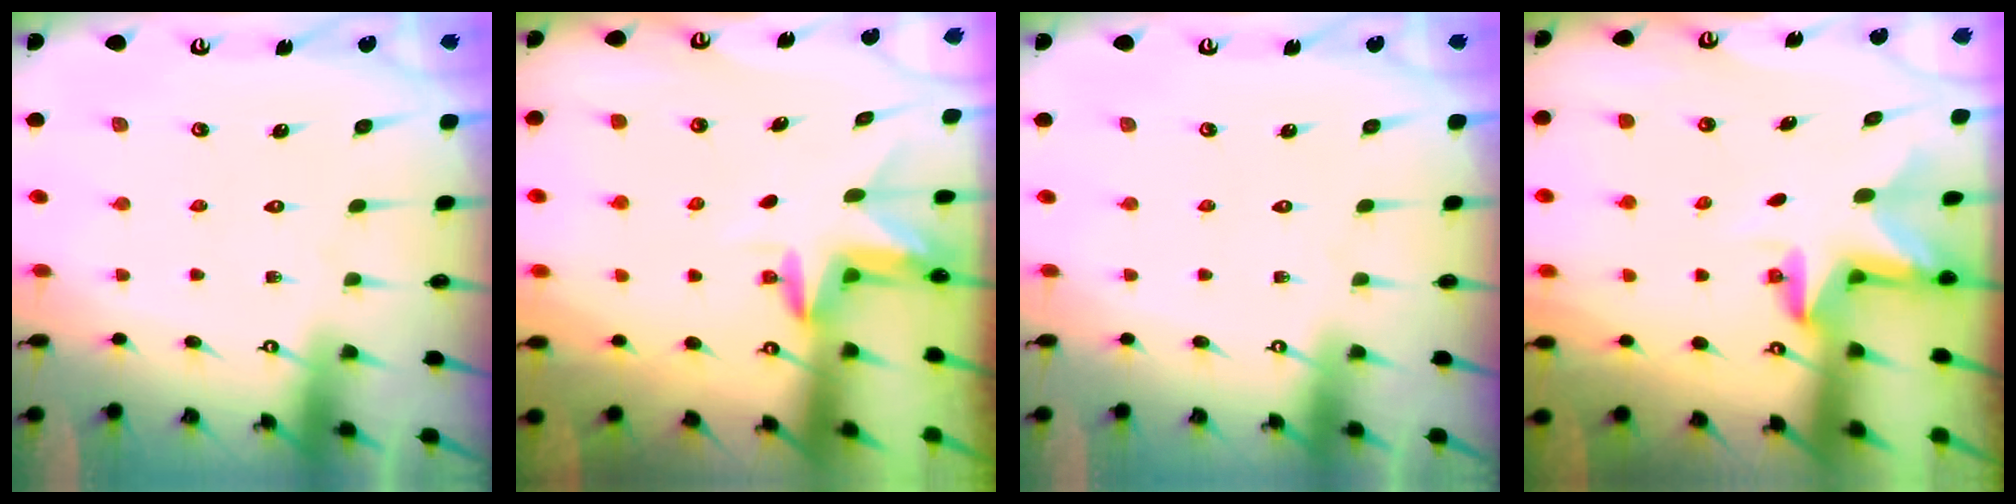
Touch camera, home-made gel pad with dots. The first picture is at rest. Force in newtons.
{"total": 3.1, "press": 3.1, "slide": 0.2}
{"total": 0.0}
{"total": 2.8, "press": 2.8, "slide": 0.3}